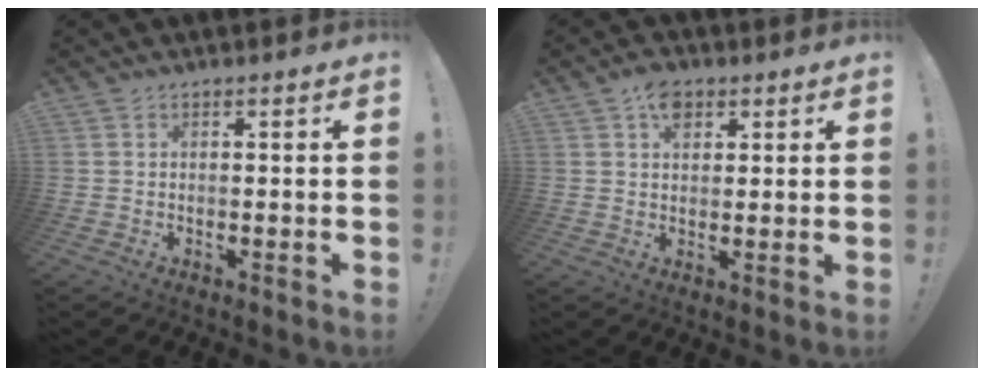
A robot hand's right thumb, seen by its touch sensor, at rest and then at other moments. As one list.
[{"total": 5.8, "force": [2.9, 3.8, 3.3], "torque": [-0.047, -0.005, 0.051]}]